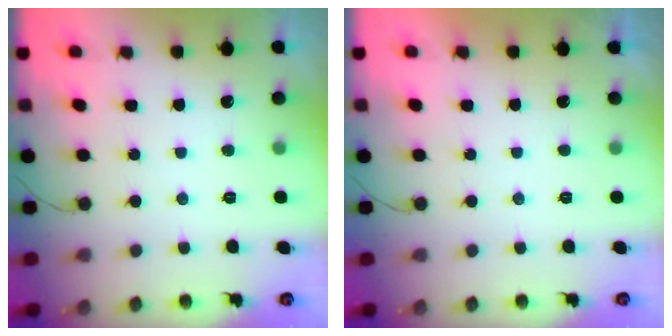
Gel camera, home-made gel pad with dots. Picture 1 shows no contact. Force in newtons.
{"total": 2.2, "press": 2.1, "slide": 0.4}